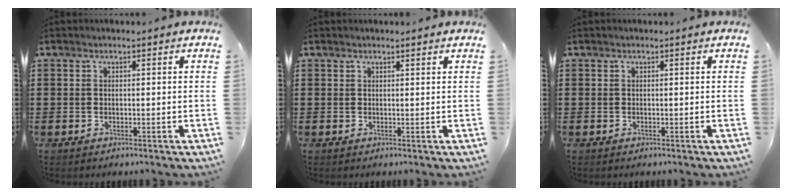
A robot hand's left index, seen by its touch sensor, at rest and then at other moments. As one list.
[{"total": 0.5, "force": [0.5, 0.0, 0.0], "torque": [-0.002, -0.001, 0.011]}, {"total": 0.0}]